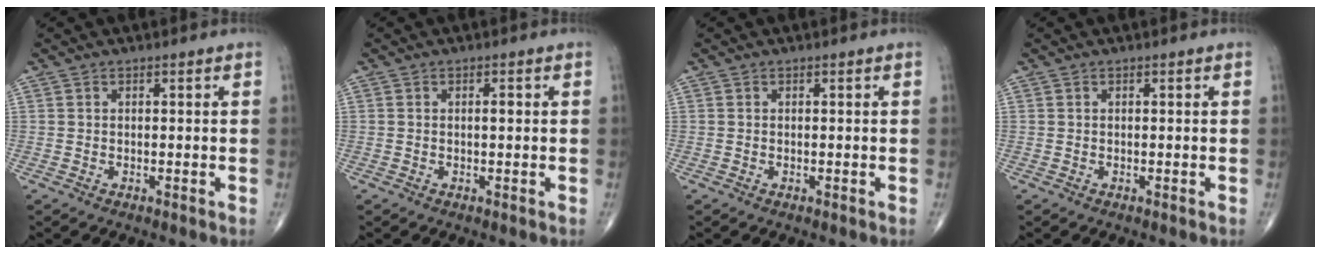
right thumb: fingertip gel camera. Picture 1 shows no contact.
{"total": 0.9, "force": [0.1, 0.3, 0.9], "torque": [-0.013, 0.001, 0.000]}
{"total": 0.0}
{"total": 0.0}